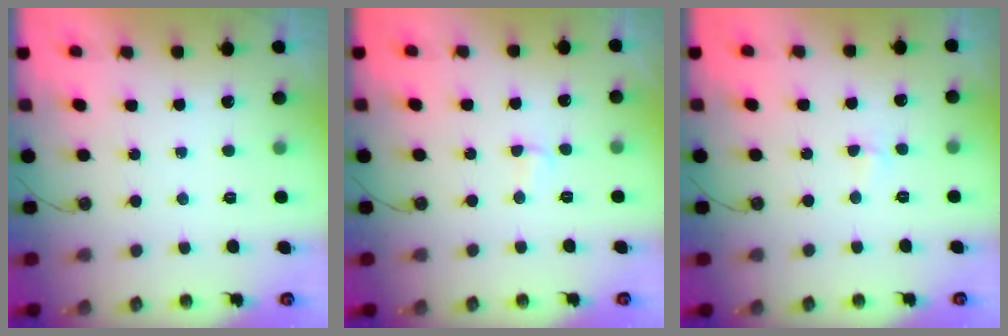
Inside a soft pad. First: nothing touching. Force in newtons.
{"total": 4.6, "press": 3.1, "slide": 3.4}
{"total": 3.5, "press": 3.5, "slide": 0.5}